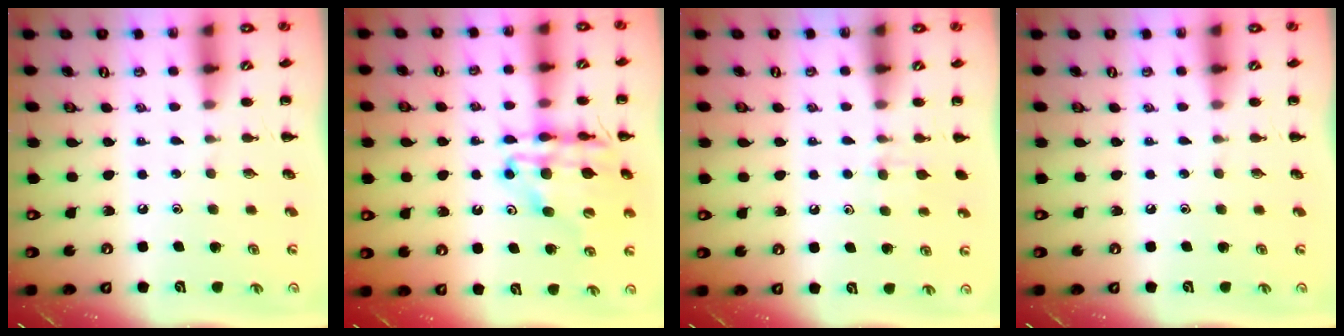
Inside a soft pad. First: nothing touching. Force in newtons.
{"total": 15.9, "press": 15.3, "slide": 4.0}
{"total": 5.9, "press": 5.6, "slide": 1.7}
{"total": 0.0}